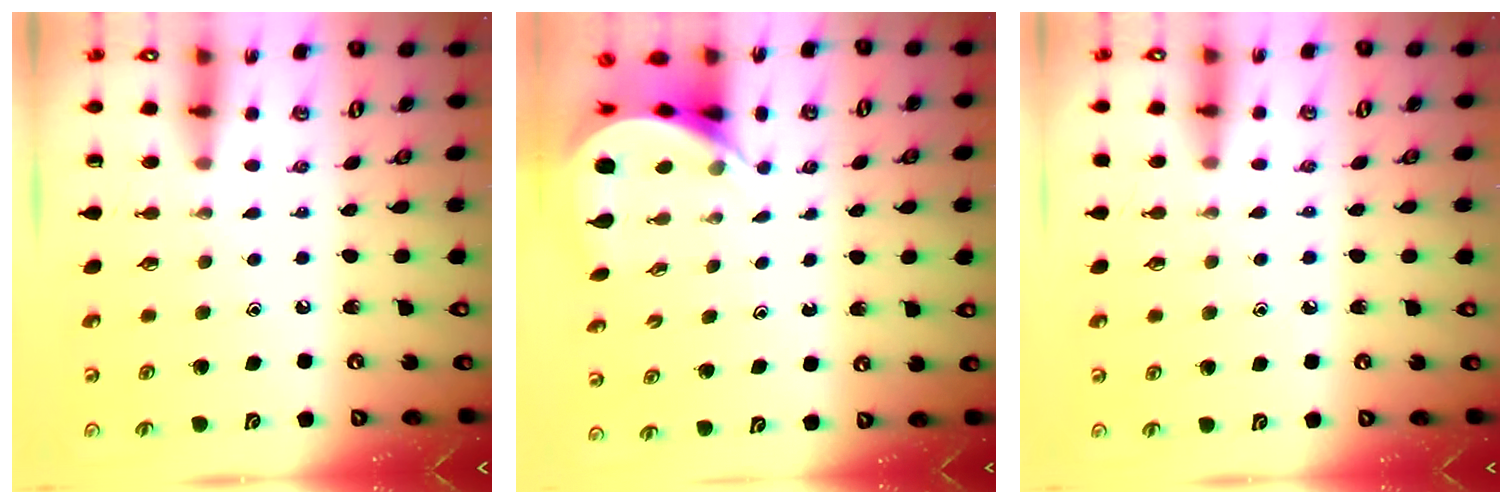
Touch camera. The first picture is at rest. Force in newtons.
{"total": 5.2, "press": 5.2, "slide": 0.5}
{"total": 4.1, "press": 4.1, "slide": 0.5}